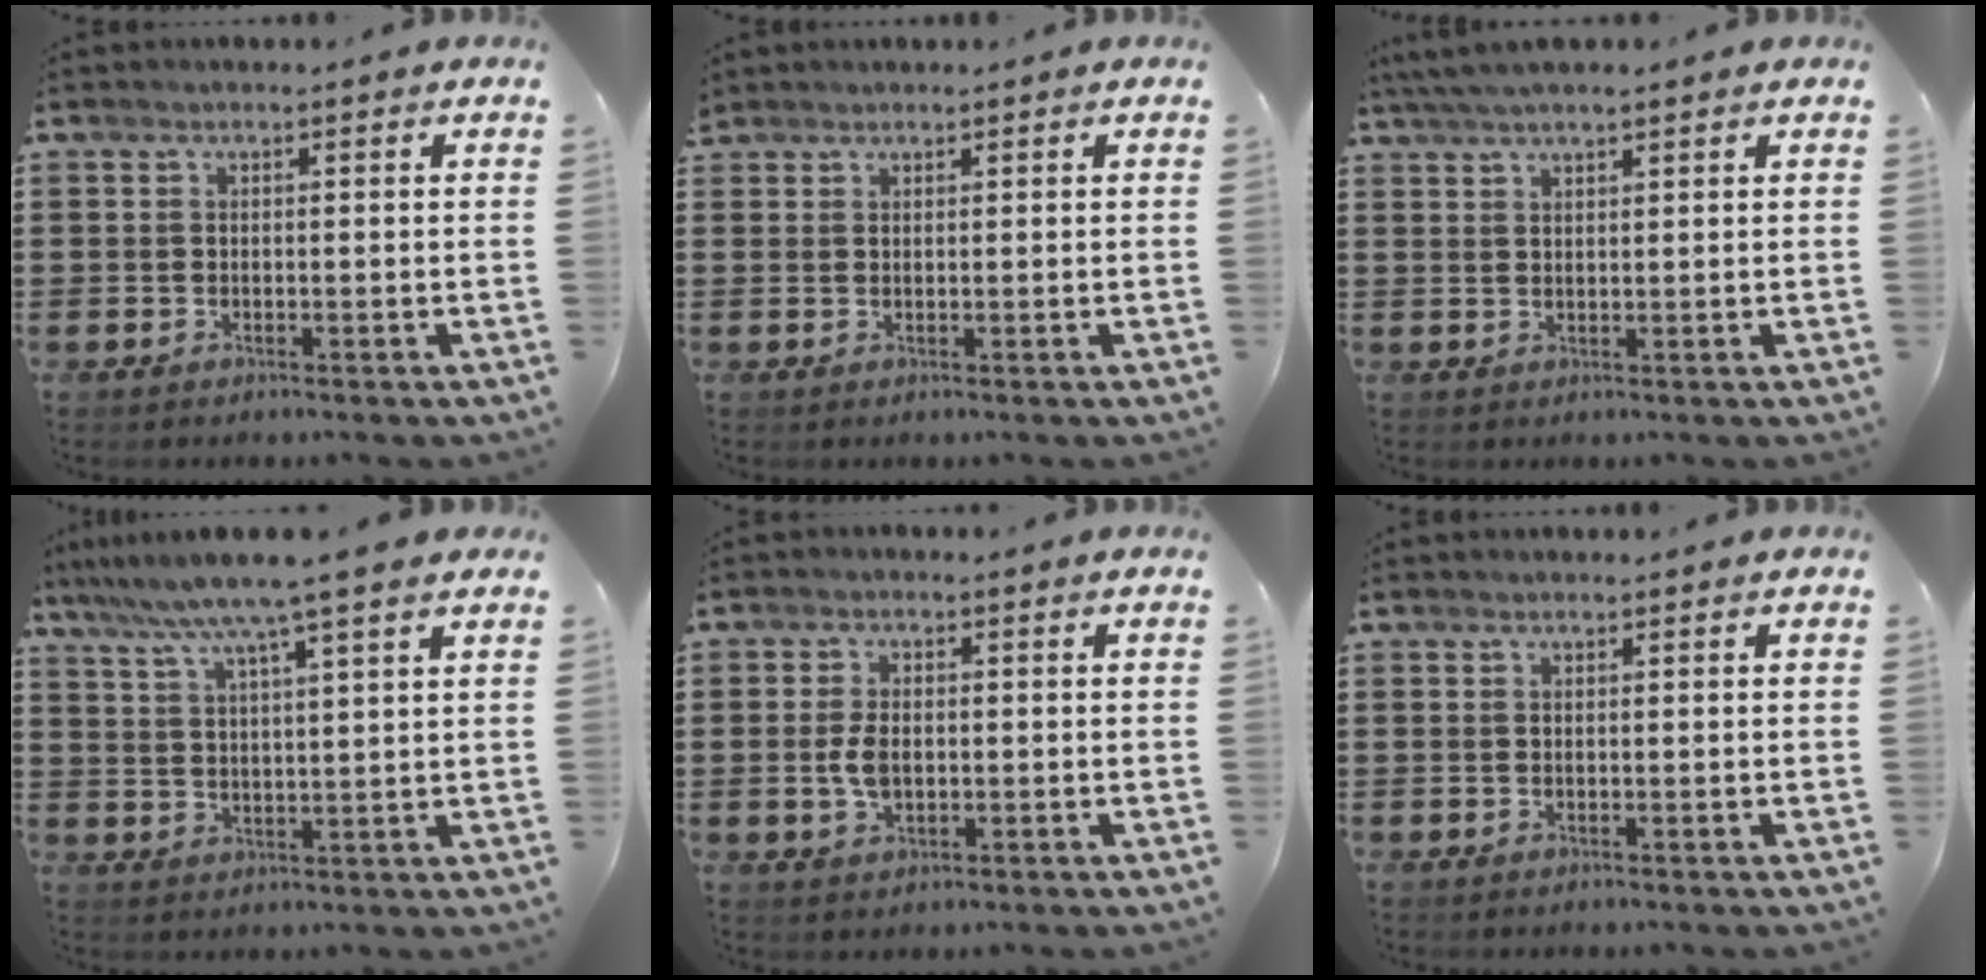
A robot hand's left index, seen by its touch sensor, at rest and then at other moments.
{"total": 0.9, "force": [0.9, 0.3, 0.0], "torque": [-0.003, 0.001, 0.018]}
{"total": 3.1, "force": [2.5, 0.4, 1.8], "torque": [-0.040, 0.004, 0.047]}
{"total": 7.6, "force": [6.0, -0.6, 4.6], "torque": [-0.105, -0.022, 0.104]}
{"total": 4.1, "force": [-0.2, 2.3, 3.3], "torque": [-0.086, -0.002, -0.010]}
{"total": 0.0}